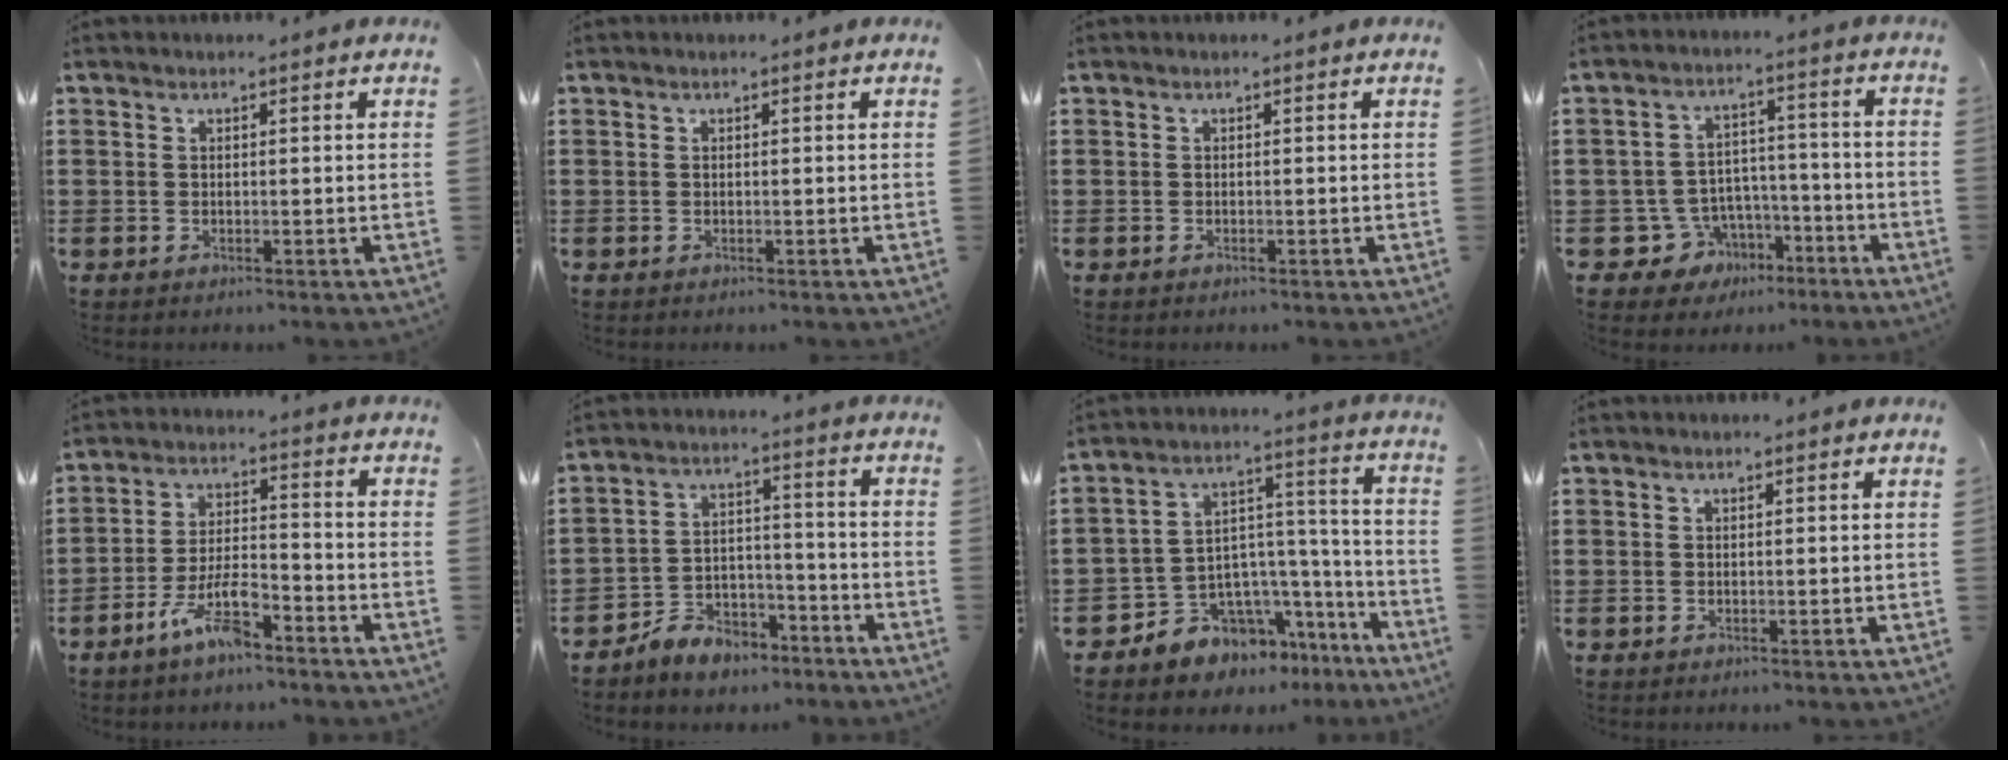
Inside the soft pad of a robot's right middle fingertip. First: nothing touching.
{"total": 0.0}
{"total": 0.0}
{"total": 6.3, "force": [-3.5, 5.2, 0.9], "torque": [-0.046, 0.013, -0.064]}
{"total": 8.0, "force": [-5.4, 2.4, 5.5], "torque": [-0.119, 0.004, -0.103]}
{"total": 5.9, "force": [-5.4, 2.1, 0.5], "torque": [-0.010, 0.019, -0.110]}
{"total": 7.2, "force": [-5.8, 4.4, 0.5], "torque": [-0.026, -0.001, -0.107]}
{"total": 0.0}